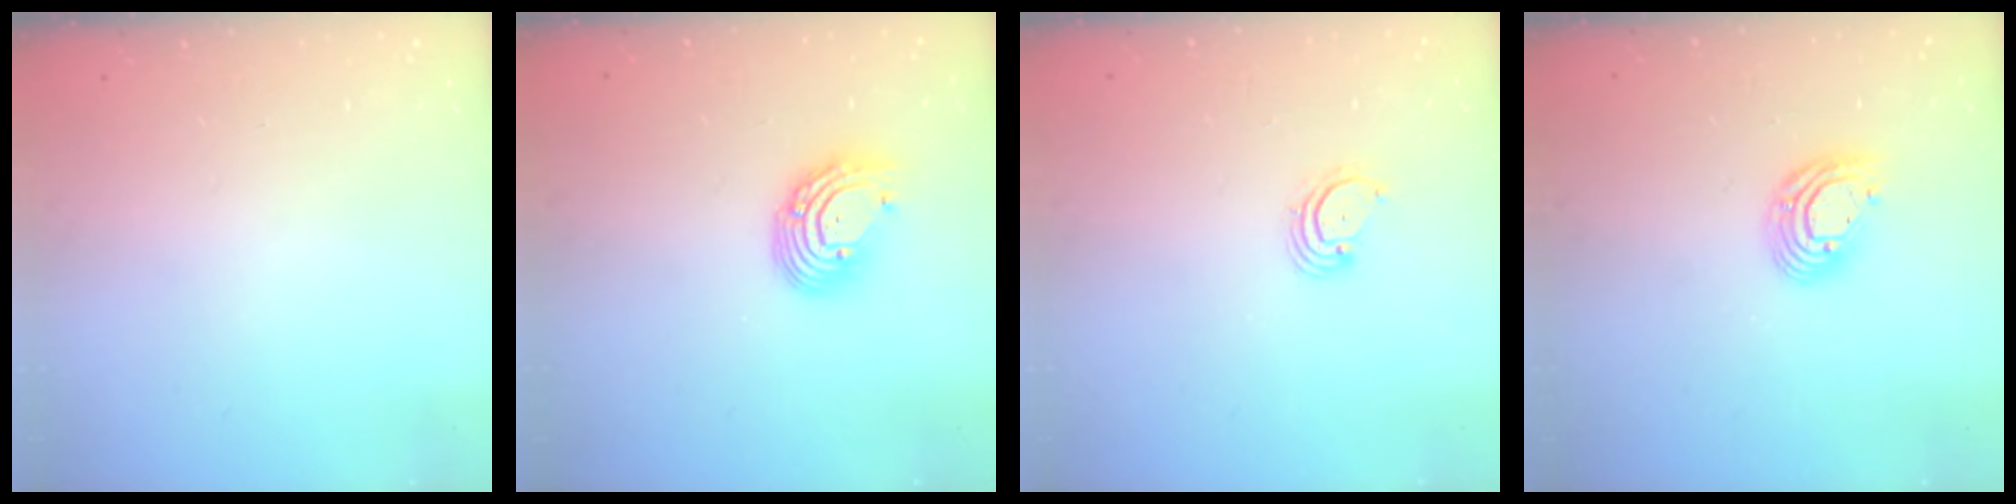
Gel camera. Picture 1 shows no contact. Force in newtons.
{"total": 9.4, "press": 9.3, "slide": 1.1}
{"total": 3.0, "press": 3.0, "slide": 0.3}
{"total": 10.5, "press": 10.4, "slide": 1.9}